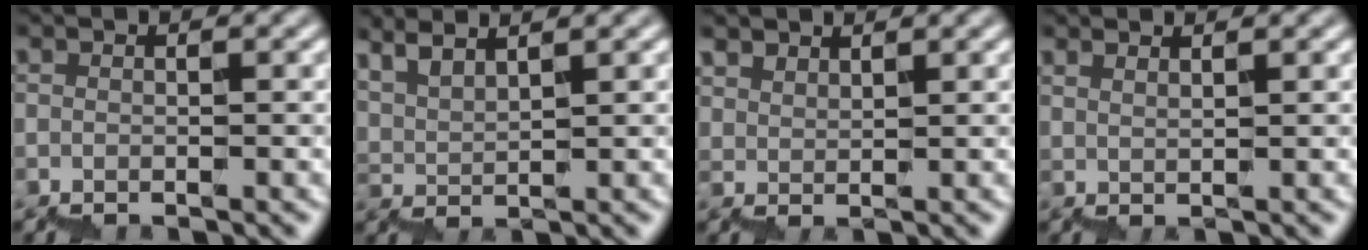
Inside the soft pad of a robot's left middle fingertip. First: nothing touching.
{"total": 4.1, "force": [3.9, 0.8, 1.0], "torque": [-0.007, 0.015, 0.076]}
{"total": 2.4, "force": [2.4, 0.2, 0.1], "torque": [0.007, 0.008, 0.049]}
{"total": 2.5, "force": [2.1, 0.8, 0.9], "torque": [0.016, 0.000, 0.031]}